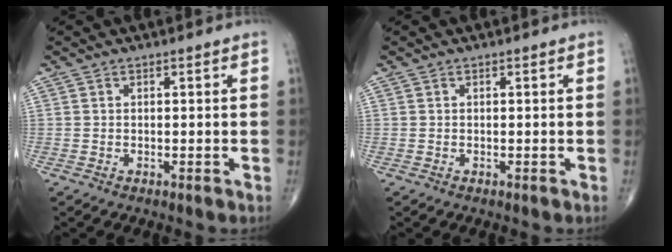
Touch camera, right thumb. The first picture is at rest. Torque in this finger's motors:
{"motor_torque": [-0.18, 0.19, -0.18, -0.09, 0.02]}